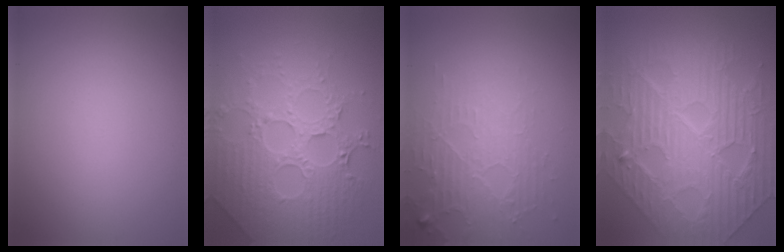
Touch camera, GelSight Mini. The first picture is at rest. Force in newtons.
{"total": 8.0, "press": 5.9, "slide": 5.5}
{"total": 3.8, "press": 2.9, "slide": 2.4}
{"total": 10.1, "press": 7.6, "slide": 6.6}